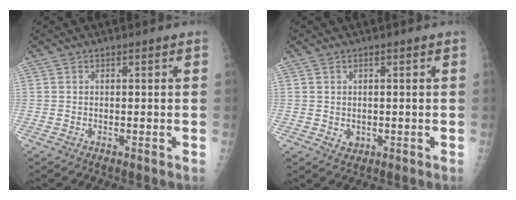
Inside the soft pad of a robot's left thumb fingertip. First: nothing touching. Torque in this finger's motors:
{"motor_torque": [-0.34, 0.35, -0.11, -0.08, 0.00]}